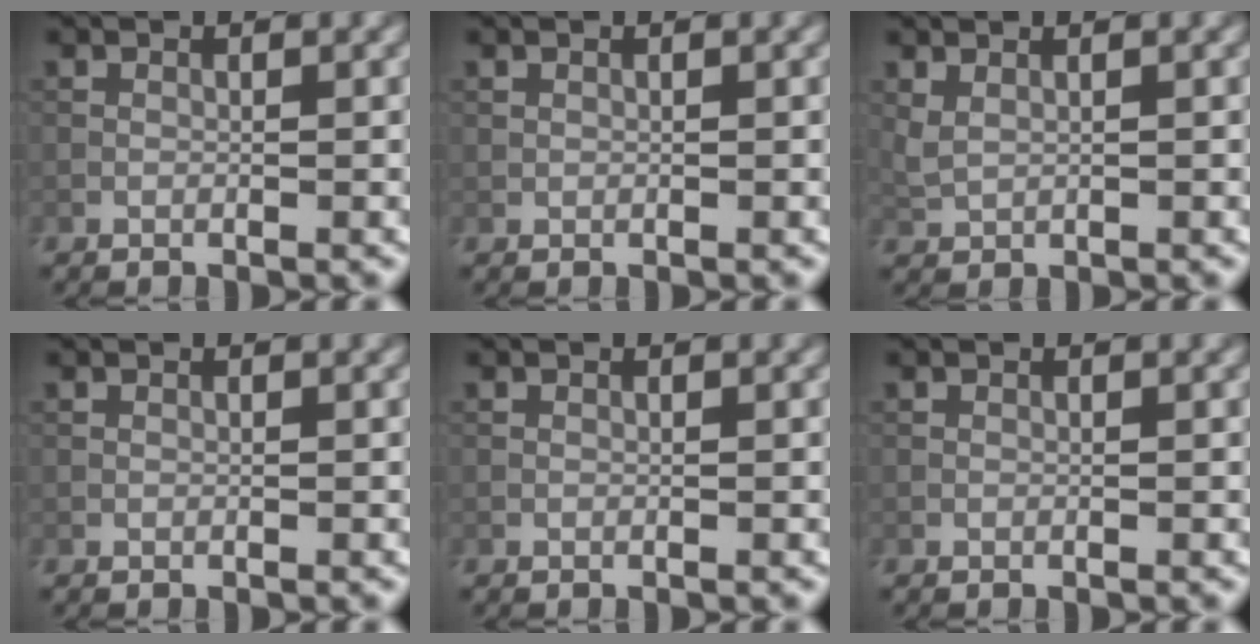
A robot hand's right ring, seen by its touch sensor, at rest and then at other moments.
{"total": 0.0}
{"total": 1.3, "force": [0.8, 0.6, 0.9], "torque": [-0.028, -0.001, 0.022]}
{"total": 0.0}
{"total": 0.0}
{"total": 0.0}